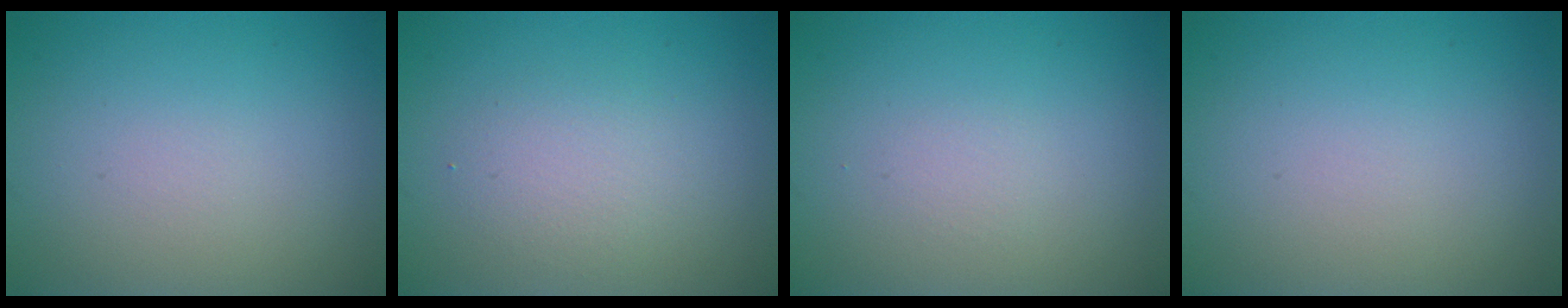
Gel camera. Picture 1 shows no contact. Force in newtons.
{"total": 2.2, "press": 2.2, "slide": 0.1}
{"total": 0.0}
{"total": 0.0}